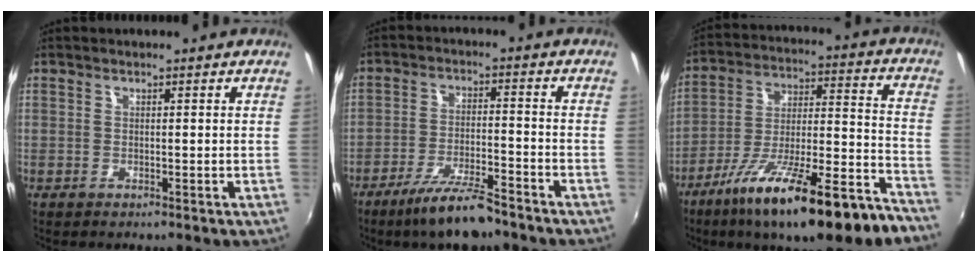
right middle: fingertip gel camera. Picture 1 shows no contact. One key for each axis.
{"total": 9.7, "fx": -7.7, "fy": 1.9, "fz": 5.6, "tx": -0.122, "ty": -0.010, "tz": -0.132}
{"total": 24.0, "fx": -16.3, "fy": 4.4, "fz": 17.0, "tx": -0.275, "ty": -0.037, "tz": -0.257}